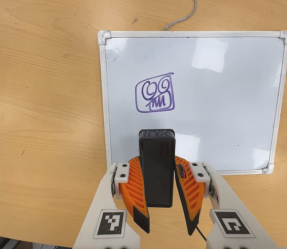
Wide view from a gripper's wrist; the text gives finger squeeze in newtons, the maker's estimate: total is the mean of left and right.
{"total": 11.4, "left": 8.6, "right": 14.1}